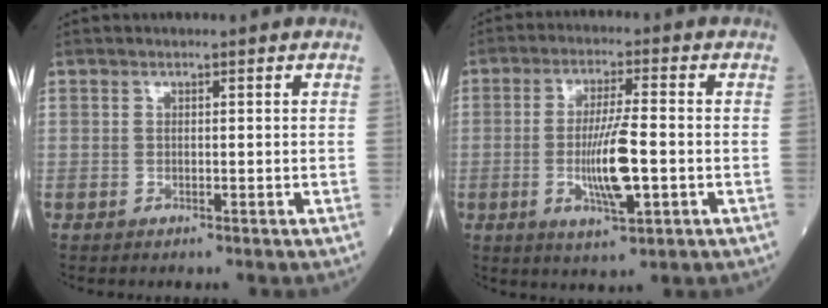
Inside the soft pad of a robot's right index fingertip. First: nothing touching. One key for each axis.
{"total": 8.8, "fx": -1.8, "fy": 1.1, "fz": 8.6, "tx": -0.161, "ty": -0.008, "tz": -0.032}